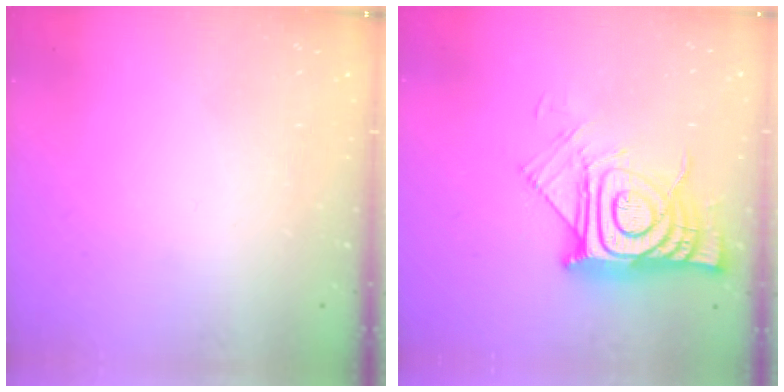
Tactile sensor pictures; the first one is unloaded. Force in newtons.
{"total": 14.2, "press": 14.2, "slide": 1.1}